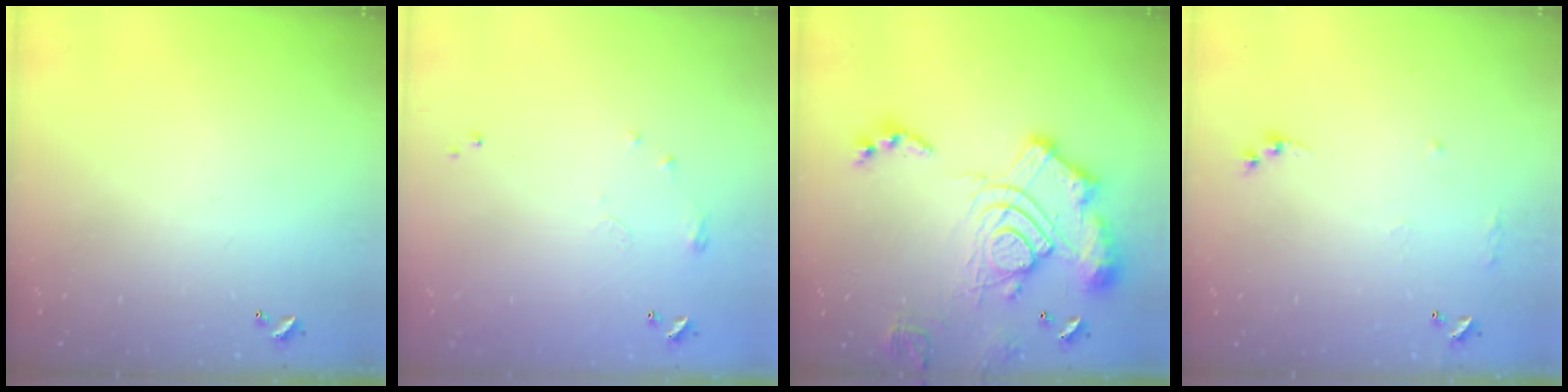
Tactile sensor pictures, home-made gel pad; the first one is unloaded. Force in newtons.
{"total": 6.3, "press": 6.3, "slide": 0.9}
{"total": 20.2, "press": 20.0, "slide": 2.4}
{"total": 7.5, "press": 7.4, "slide": 0.8}